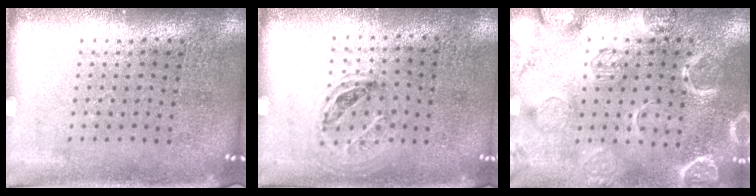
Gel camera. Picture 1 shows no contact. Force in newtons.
{"total": 1.1, "press": 0.8, "slide": 0.7}
{"total": 2.5, "press": 2.5, "slide": 0.1}